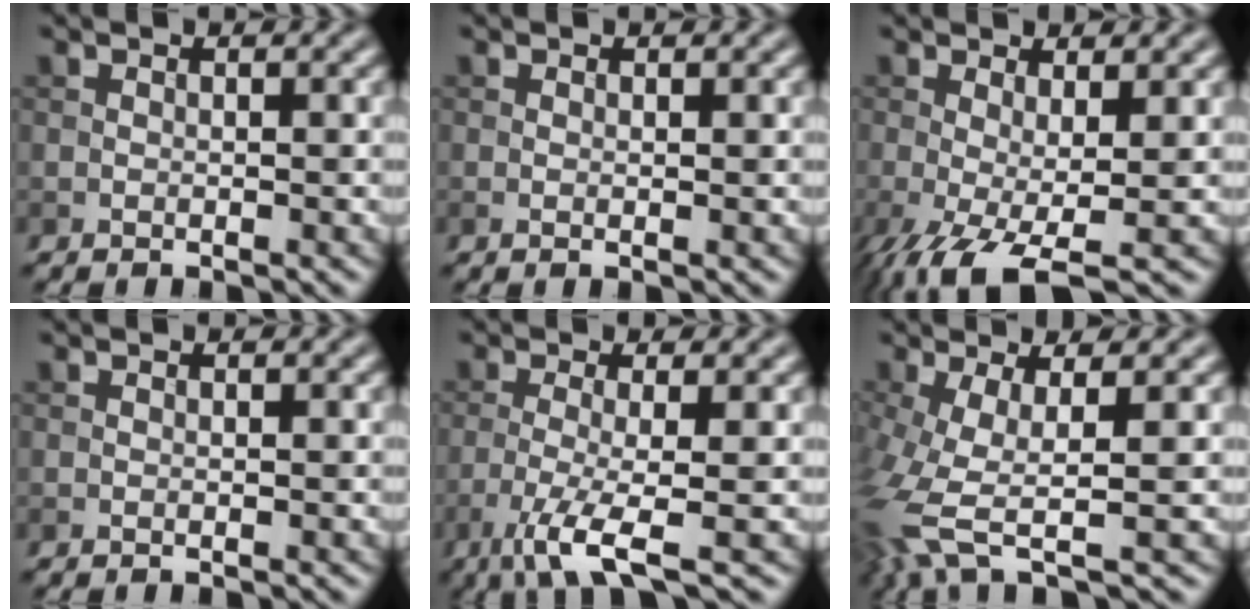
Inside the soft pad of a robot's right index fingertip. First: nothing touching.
{"total": 0.5, "force": [0.1, 0.0, 0.5], "torque": [-0.009, 0.000, 0.000]}
{"total": 5.9, "force": [-2.6, 1.4, 5.2], "torque": [-0.099, -0.016, -0.048]}
{"total": 0.0}
{"total": 5.4, "force": [-2.4, 1.0, 4.7], "torque": [-0.087, -0.006, -0.055]}
{"total": 6.8, "force": [-2.4, 1.9, 6.0], "torque": [-0.152, -0.011, -0.053]}